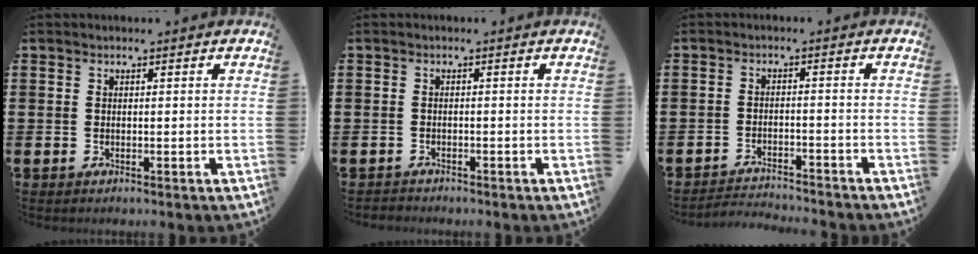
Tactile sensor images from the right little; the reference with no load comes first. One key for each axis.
{"total": 0.6, "fx": -0.6, "fy": 0.1, "fz": 0.0, "tx": 0.000, "ty": 0.000, "tz": -0.014}
{"total": 2.6, "fx": -2.6, "fy": -0.1, "fz": -0.1, "tx": -0.004, "ty": 0.003, "tz": -0.056}